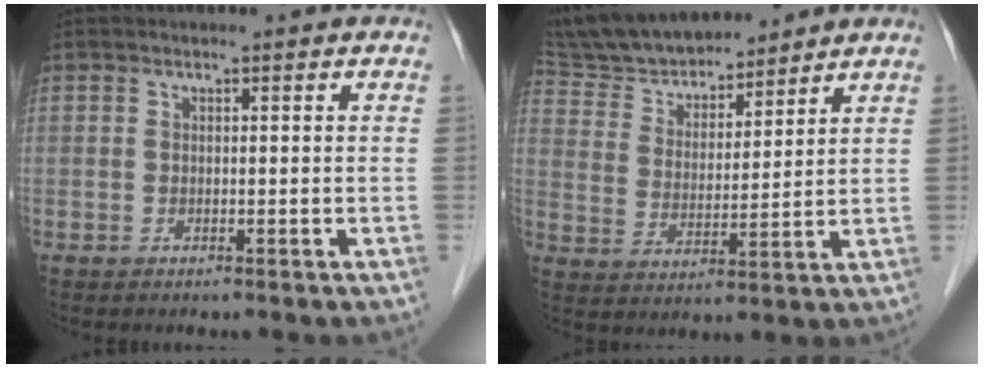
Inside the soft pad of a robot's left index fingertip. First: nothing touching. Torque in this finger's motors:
{"motor_torque": [-0.32, -0.82, 0.09, 0.02]}